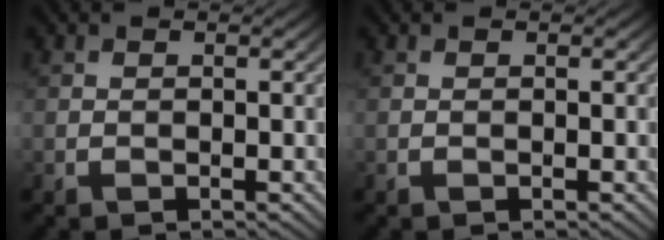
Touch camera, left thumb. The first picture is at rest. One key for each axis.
{"total": 0.0}